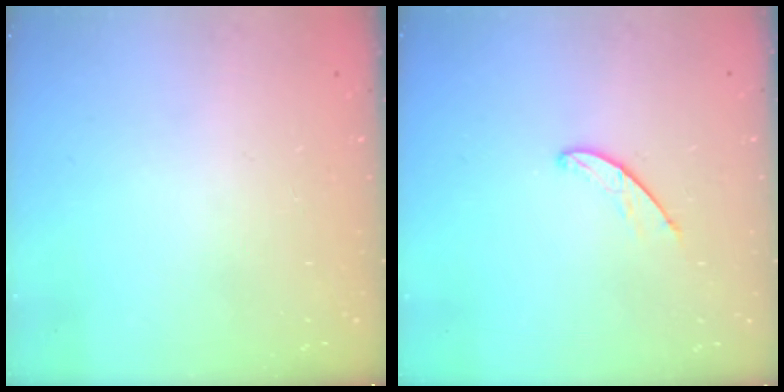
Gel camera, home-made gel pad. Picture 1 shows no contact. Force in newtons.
{"total": 5.0, "press": 5.0, "slide": 0.4}